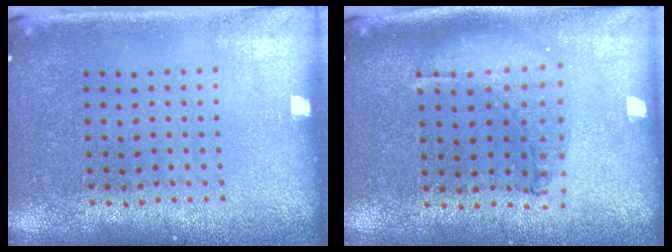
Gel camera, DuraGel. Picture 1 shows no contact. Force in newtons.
{"total": 0.9, "press": 0.9, "slide": 0.2}